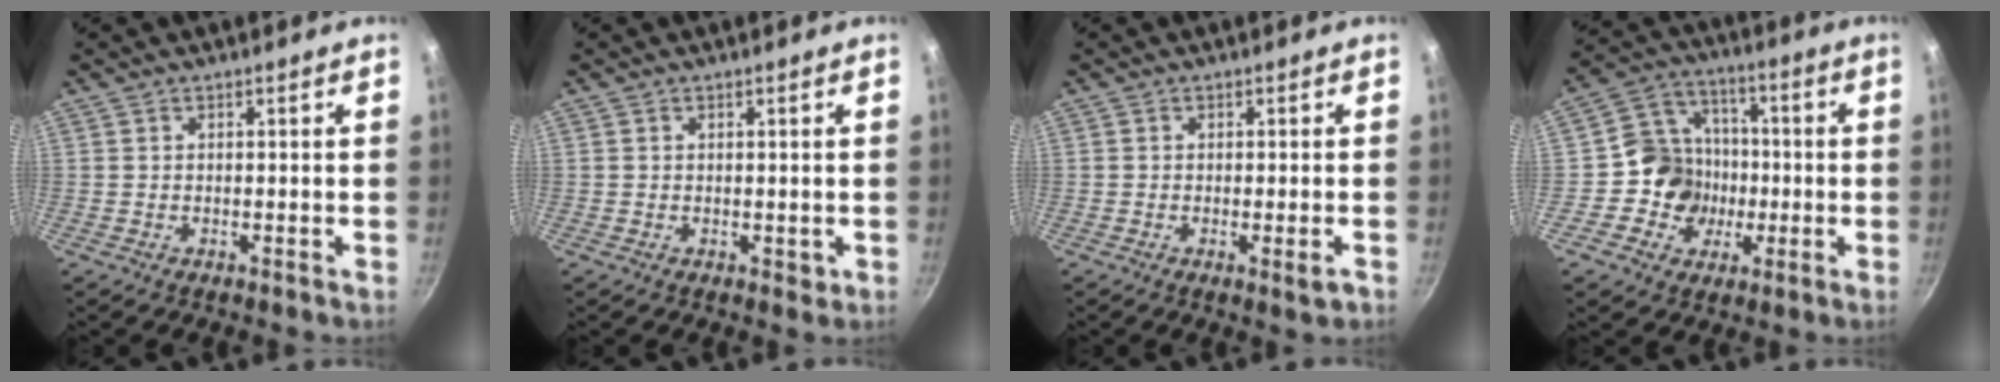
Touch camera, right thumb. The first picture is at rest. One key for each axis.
{"total": 1.2, "fx": 0.1, "fy": 1.0, "fz": 0.7, "tx": -0.006, "ty": 0.001, "tz": 0.003}
{"total": 2.4, "fx": -0.9, "fy": 0.4, "fz": 2.2, "tx": -0.038, "ty": -0.004, "tz": -0.016}
{"total": 11.7, "fx": -1.8, "fy": 10.9, "fz": 3.8, "tx": -0.024, "ty": 0.030, "tz": -0.047}